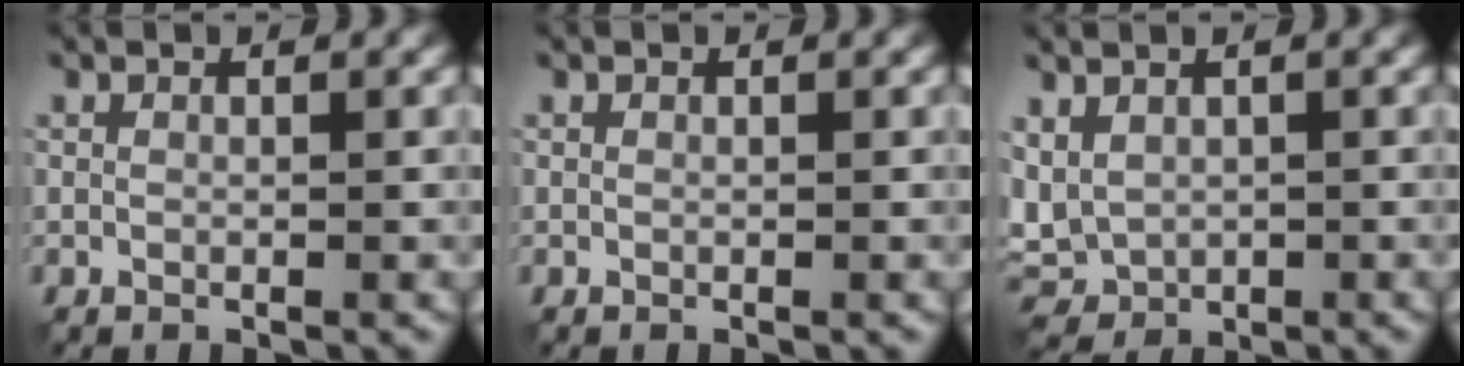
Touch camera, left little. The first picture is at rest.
{"total": 0.0}
{"total": 3.5, "force": [0.3, 2.8, 2.1], "torque": [-0.052, -0.004, 0.008]}